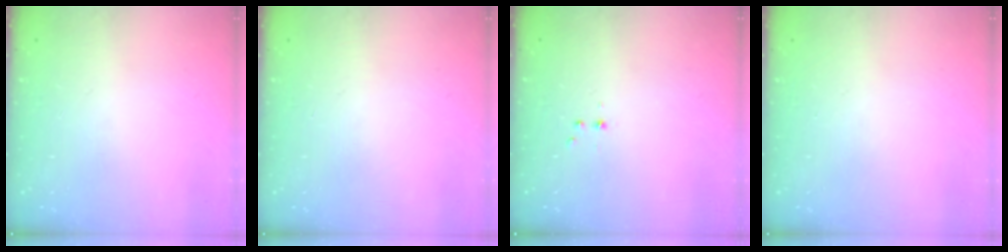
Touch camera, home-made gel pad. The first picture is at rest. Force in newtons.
{"total": 0.0}
{"total": 2.2, "press": 1.9, "slide": 1.0}
{"total": 0.0}